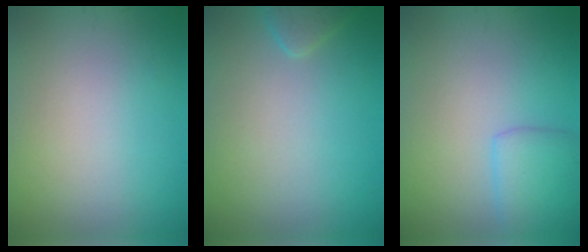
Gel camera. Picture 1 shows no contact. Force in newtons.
{"total": 1.5, "press": 1.5, "slide": 0.2}
{"total": 2.7, "press": 2.7, "slide": 0.0}